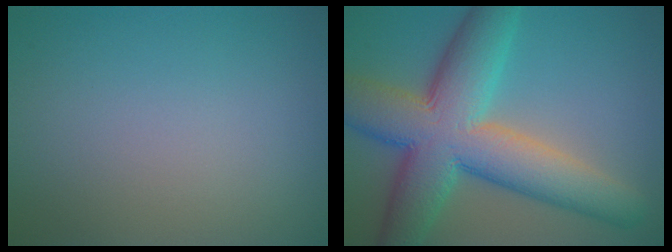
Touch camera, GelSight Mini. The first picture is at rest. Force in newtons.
{"total": 11.6, "press": 11.6, "slide": 0.5}